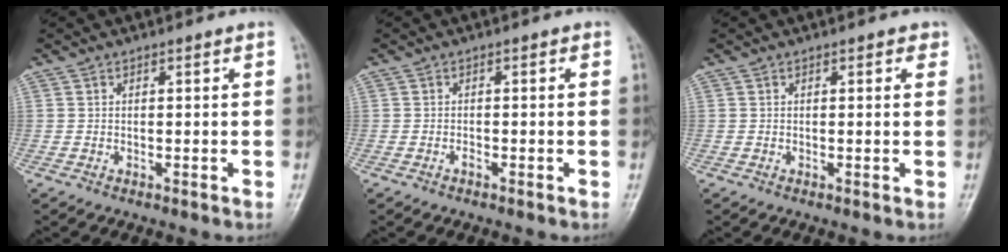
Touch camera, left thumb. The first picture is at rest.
{"total": 0.8, "force": [-0.5, 0.4, 0.5], "torque": [-0.004, 0.002, -0.012]}
{"total": 1.3, "force": [0.6, 0.7, 0.9], "torque": [-0.002, 0.000, 0.003]}